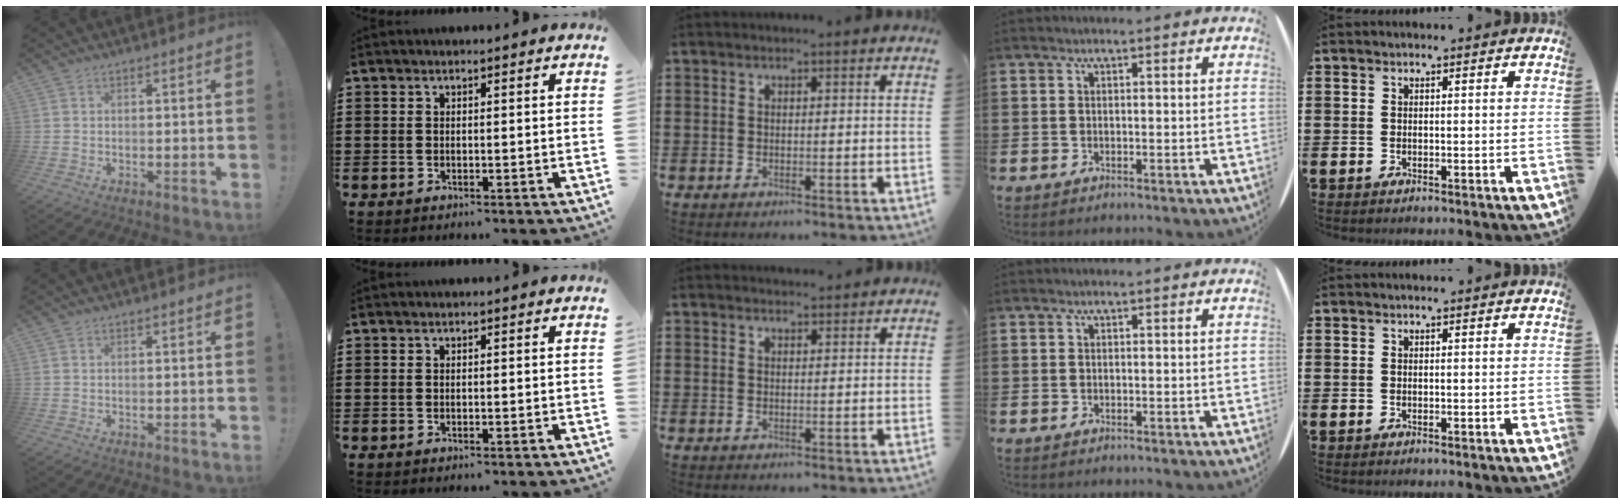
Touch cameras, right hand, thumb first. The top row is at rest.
{"middle": {"total": 1.2, "force": [1.2, 0.3, -0.1], "torque": [0.005, -0.003, 0.022]}}